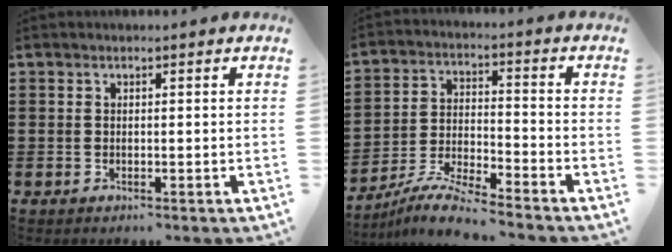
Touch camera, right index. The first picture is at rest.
{"total": 7.2, "force": [-6.8, -0.2, 2.3], "torque": [-0.060, -0.005, -0.135]}